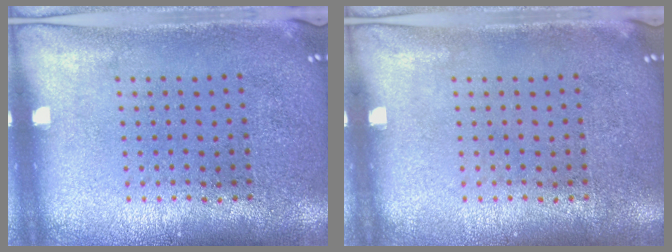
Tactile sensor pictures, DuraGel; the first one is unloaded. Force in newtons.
{"total": 0.0}